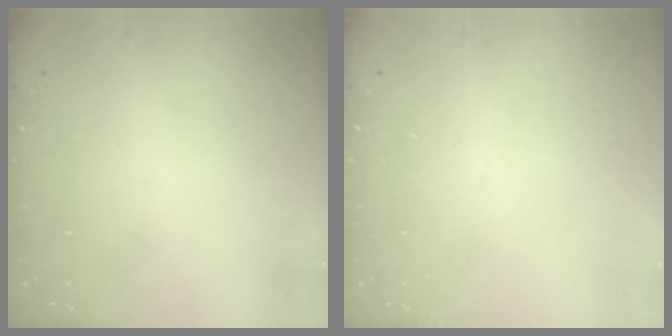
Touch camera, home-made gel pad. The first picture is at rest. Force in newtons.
{"total": 0.0}